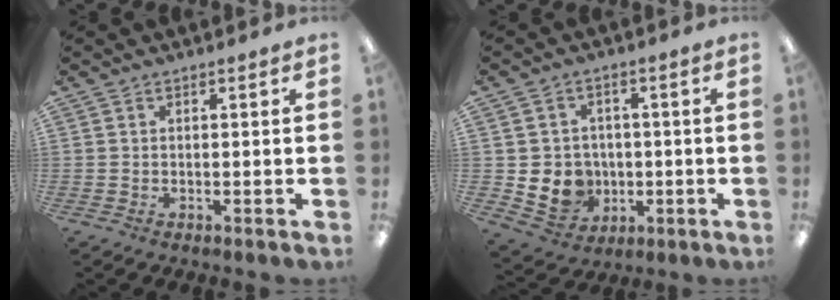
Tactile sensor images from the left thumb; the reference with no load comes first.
{"total": 8.2, "force": [-1.0, 7.8, 2.4], "torque": [-0.069, 0.012, -0.006]}